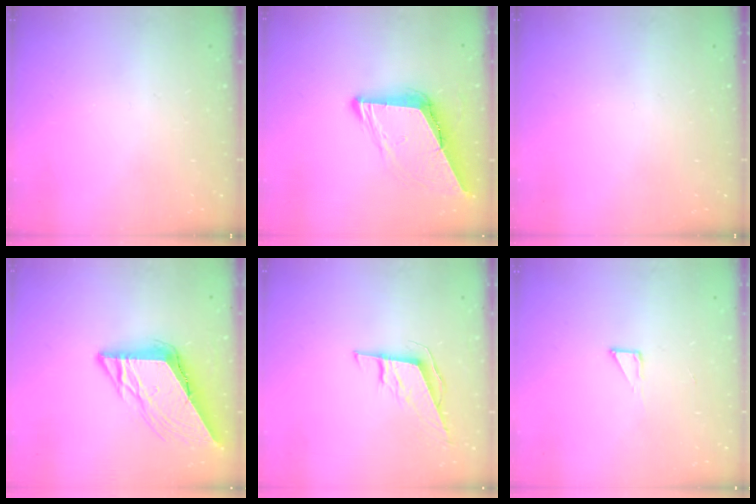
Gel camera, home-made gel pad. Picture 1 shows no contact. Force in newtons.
{"total": 9.5, "press": 9.4, "slide": 1.6}
{"total": 0.0}
{"total": 12.0, "press": 12.0, "slide": 1.3}
{"total": 6.9, "press": 6.3, "slide": 2.8}
{"total": 3.7, "press": 3.7, "slide": 0.4}